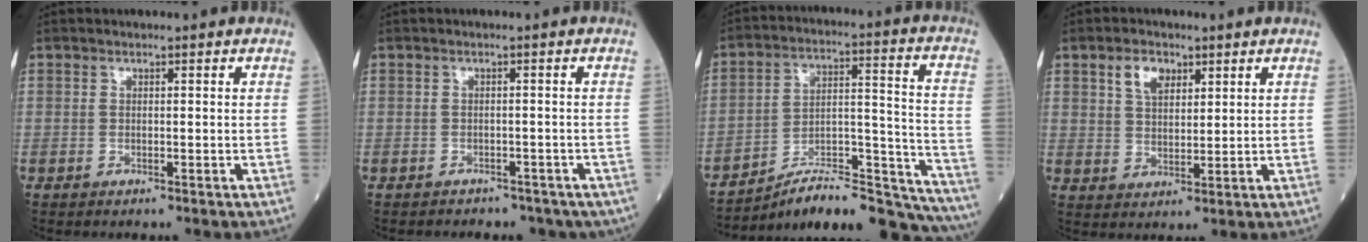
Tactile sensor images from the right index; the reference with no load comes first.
{"total": 7.3, "force": [-5.7, 4.2, 1.6], "torque": [-0.019, 0.005, -0.055]}
{"total": 23.9, "force": [-22.4, 2.0, 8.2], "torque": [-0.072, 0.035, -0.327]}
{"total": 4.8, "force": [2.5, 2.8, 3.0], "torque": [-0.056, 0.008, 0.049]}